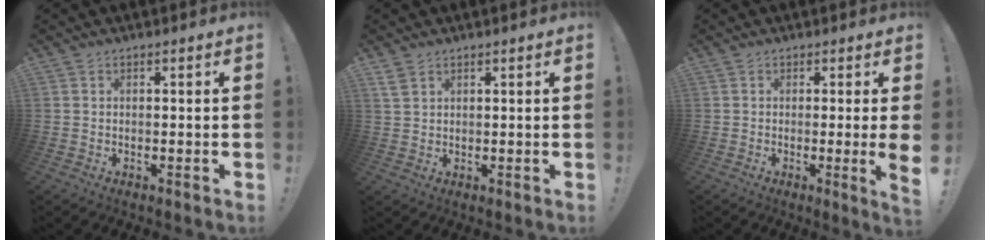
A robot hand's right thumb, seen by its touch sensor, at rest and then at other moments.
{"total": 4.0, "force": [2.5, 2.9, 1.3], "torque": [-0.017, -0.012, 0.048]}
{"total": 3.9, "force": [0.0, -0.5, 3.9], "torque": [-0.063, -0.009, 0.001]}